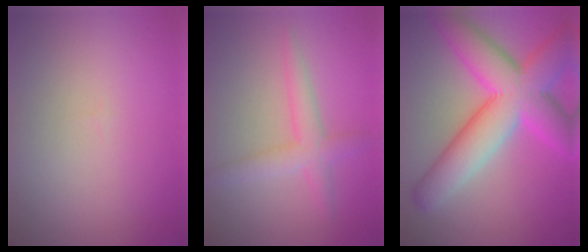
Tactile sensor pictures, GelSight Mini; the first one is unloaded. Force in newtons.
{"total": 2.9, "press": 2.9, "slide": 0.1}
{"total": 9.8, "press": 9.8, "slide": 0.4}